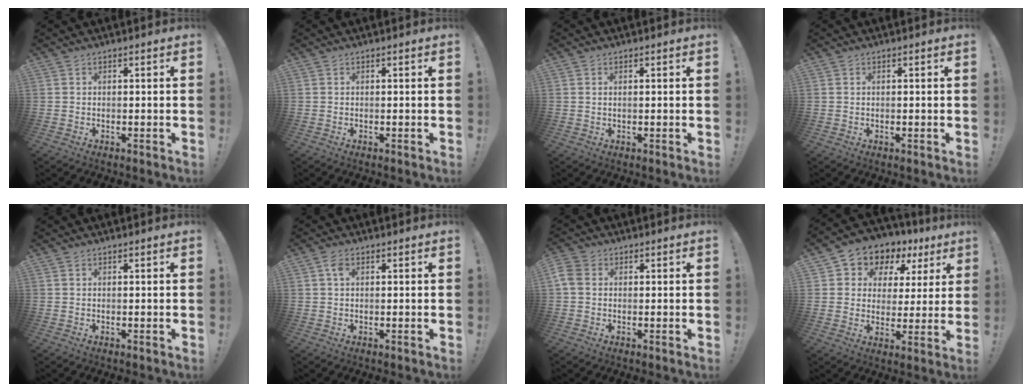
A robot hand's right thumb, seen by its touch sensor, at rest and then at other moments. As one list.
[{"total": 0.0}, {"total": 0.7, "force": [0.3, 0.0, 0.6], "torque": [-0.022, 0.005, 0.007]}, {"total": 0.0}, {"total": 0.0}, {"total": 2.5, "force": [0.8, 1.4, 1.9], "torque": [-0.038, 0.004, 0.014]}, {"total": 4.5, "force": [0.5, 3.5, 2.9], "torque": [-0.069, 0.006, 0.011]}, {"total": 7.3, "force": [3.5, 6.0, 2.2], "torque": [-0.032, -0.036, 0.067]}]